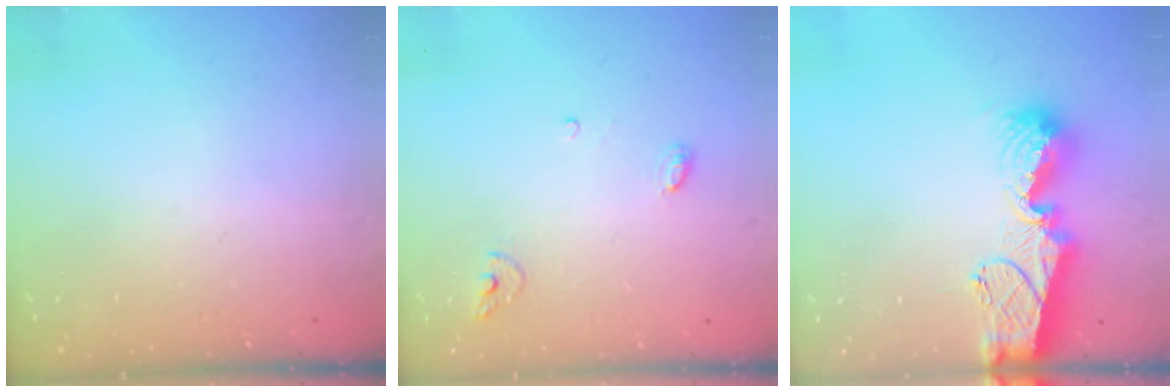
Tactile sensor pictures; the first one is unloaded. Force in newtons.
{"total": 3.8, "press": 3.8, "slide": 0.2}
{"total": 12.9, "press": 12.9, "slide": 1.4}